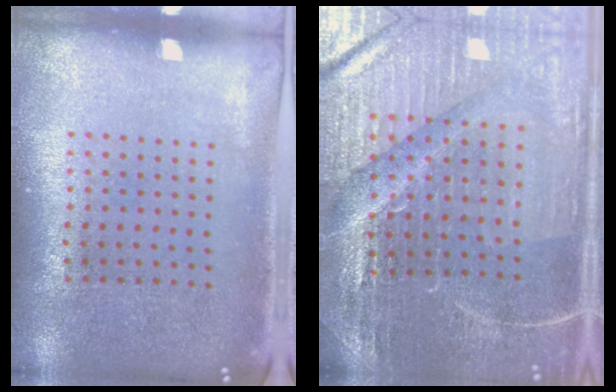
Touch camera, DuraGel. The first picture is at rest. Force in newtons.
{"total": 4.3, "press": 4.2, "slide": 1.1}